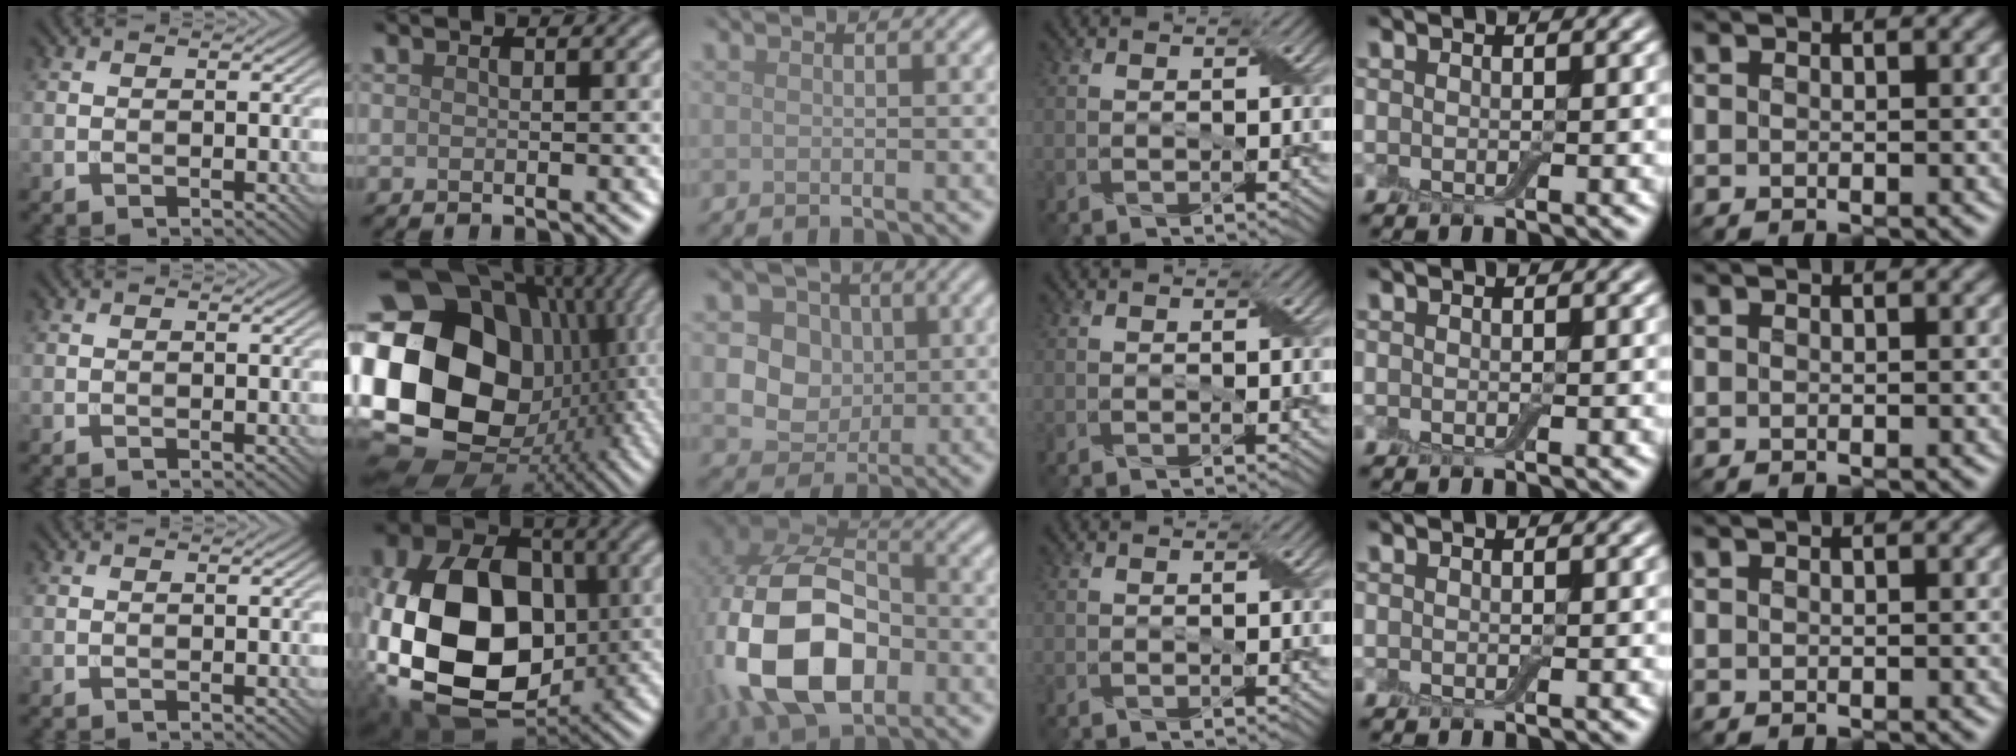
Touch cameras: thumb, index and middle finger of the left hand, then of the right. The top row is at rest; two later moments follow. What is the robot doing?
{"motion": "fold", "object": "aluminum foil"}